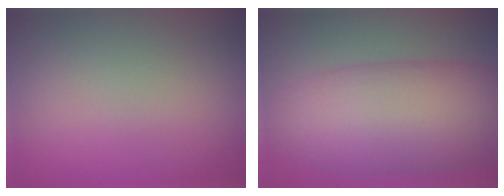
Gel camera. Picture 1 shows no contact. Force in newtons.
{"total": 10.4, "press": 10.4, "slide": 0.1}